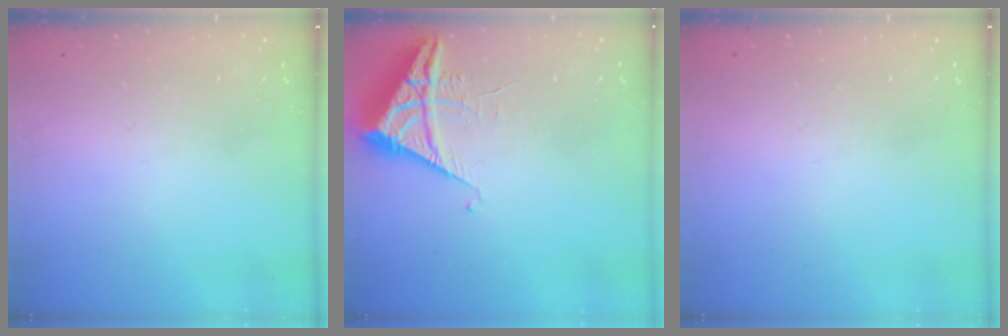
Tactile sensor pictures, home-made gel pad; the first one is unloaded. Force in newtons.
{"total": 6.1, "press": 6.1, "slide": 0.3}
{"total": 0.0}